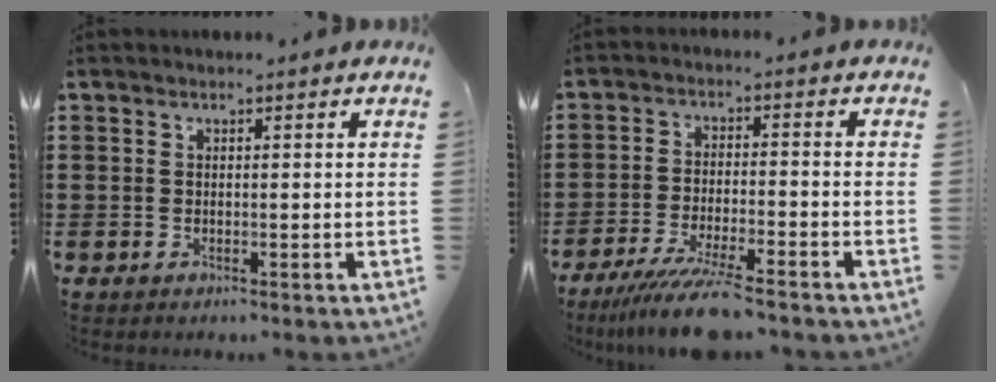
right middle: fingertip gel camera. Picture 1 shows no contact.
{"total": 7.5, "force": [-6.3, 0.2, 4.1], "torque": [-0.085, -0.015, -0.118]}